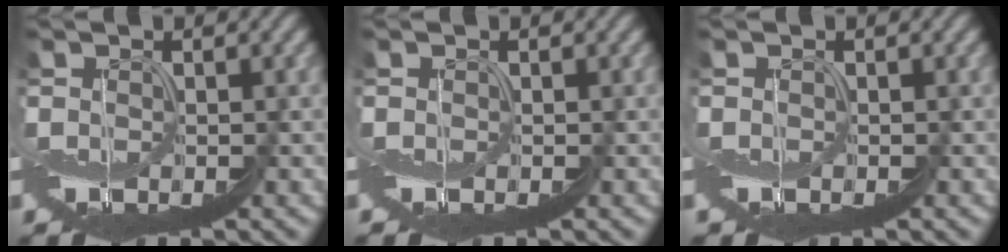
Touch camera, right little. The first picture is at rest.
{"total": 0.7, "force": [-0.4, 0.4, 0.4], "torque": [-0.003, -0.006, -0.007]}
{"total": 1.5, "force": [-0.7, 1.0, 0.9], "torque": [-0.003, -0.008, -0.011]}